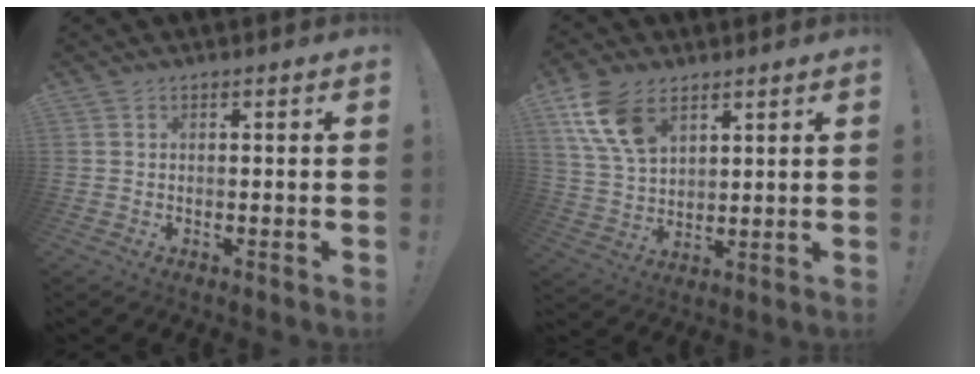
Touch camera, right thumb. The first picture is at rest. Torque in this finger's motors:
{"motor_torque": [0.33, 0.43, 0.76, 0.90, 0.09]}